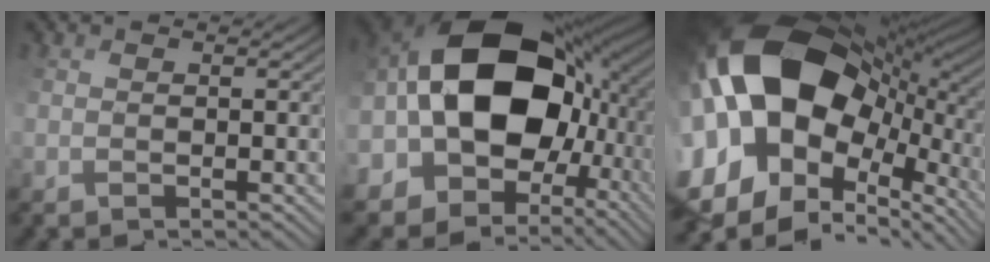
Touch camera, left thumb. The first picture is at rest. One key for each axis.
{"total": 20.5, "fx": 3.6, "fy": 13.9, "fz": 14.5, "tx": -0.294, "ty": 0.012, "tz": 0.070}
{"total": 21.2, "fx": 2.3, "fy": 14.3, "fz": 15.4, "tx": -0.344, "ty": -0.008, "tz": 0.062}